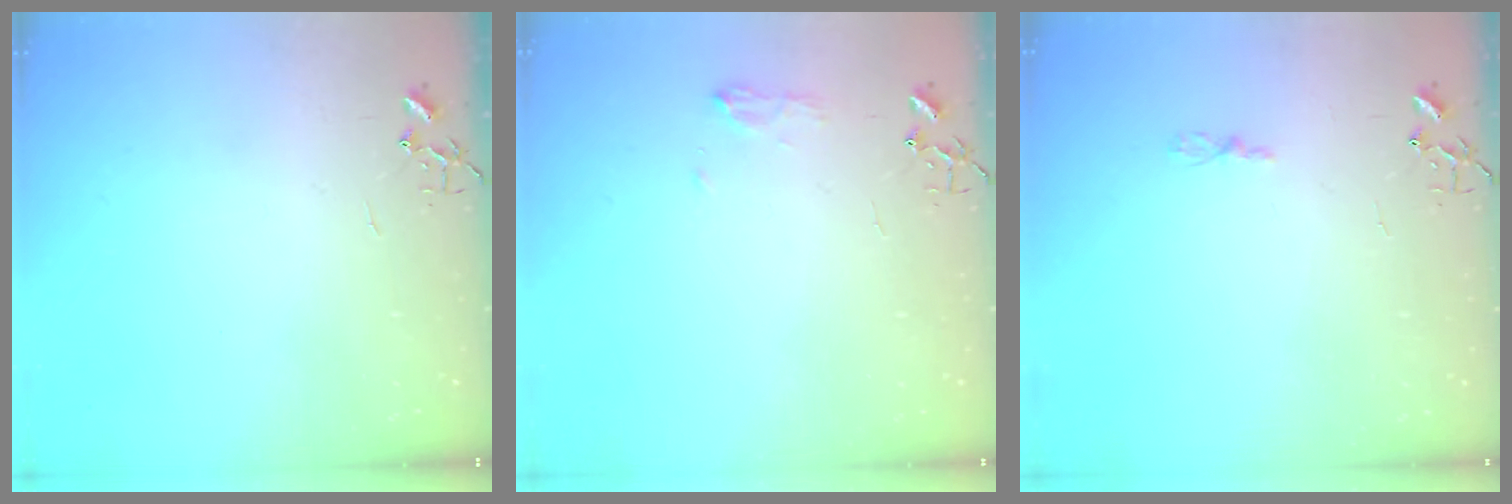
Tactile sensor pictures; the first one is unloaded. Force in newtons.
{"total": 8.1, "press": 8.1, "slide": 1.0}
{"total": 2.9, "press": 2.9, "slide": 0.4}